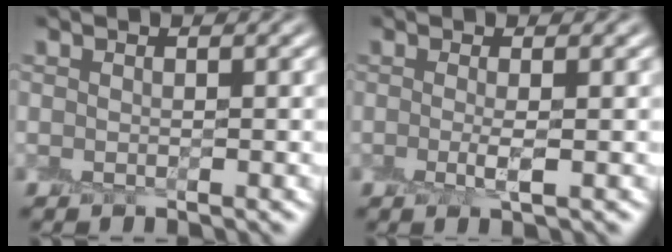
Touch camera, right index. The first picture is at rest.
{"total": 1.6, "force": [-0.1, 0.1, 1.6], "torque": [-0.036, -0.006, -0.007]}